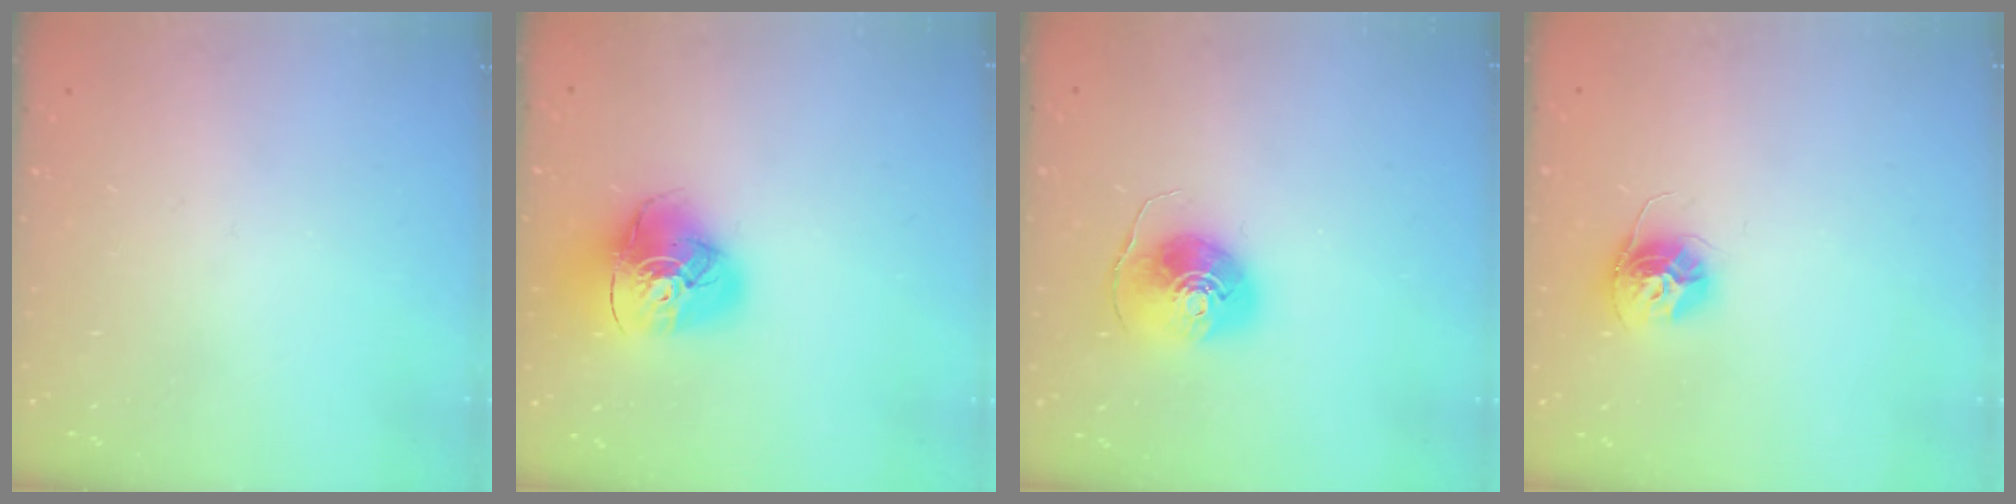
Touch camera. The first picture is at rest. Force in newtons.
{"total": 13.8, "press": 13.7, "slide": 1.4}
{"total": 8.8, "press": 8.8, "slide": 0.6}
{"total": 11.3, "press": 11.2, "slide": 0.8}